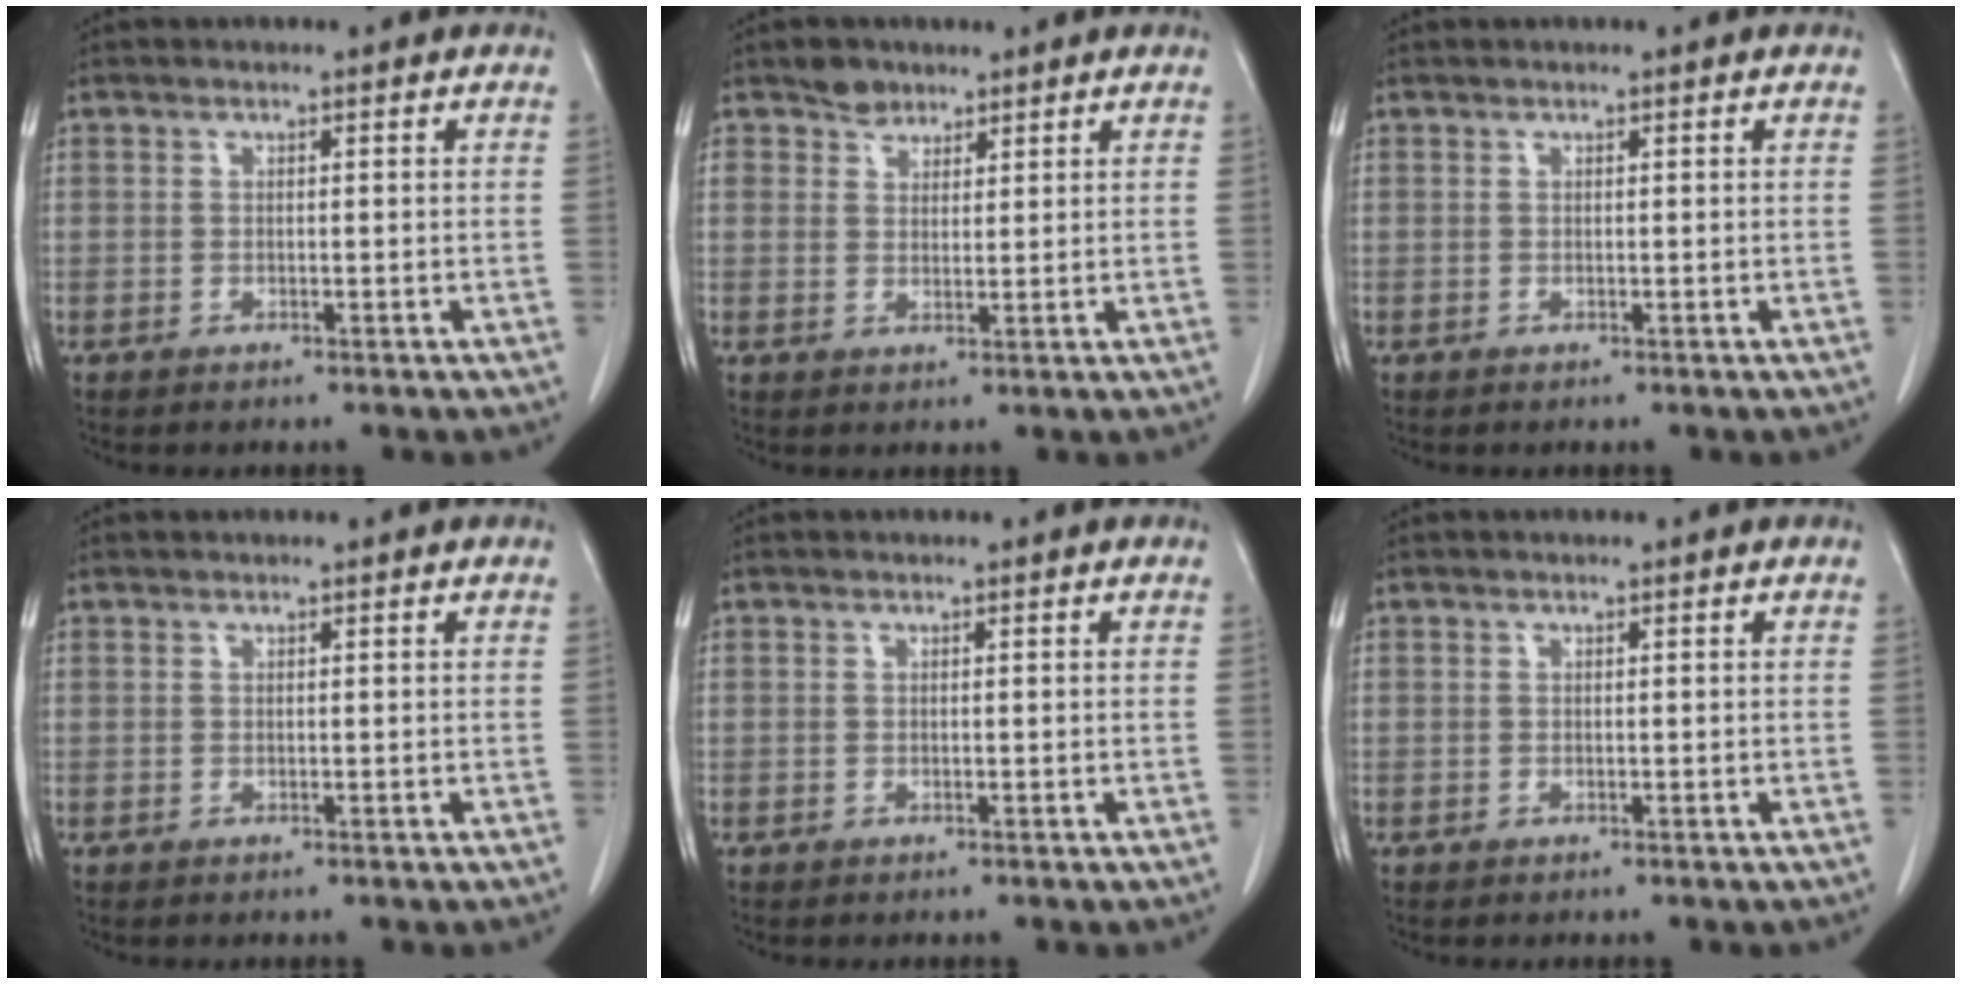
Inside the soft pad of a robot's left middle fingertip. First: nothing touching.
{"total": 2.7, "force": [2.1, 1.7, 0.3], "torque": [-0.002, 0.001, 0.035]}
{"total": 0.0}
{"total": 0.0}
{"total": 0.0}
{"total": 0.0}